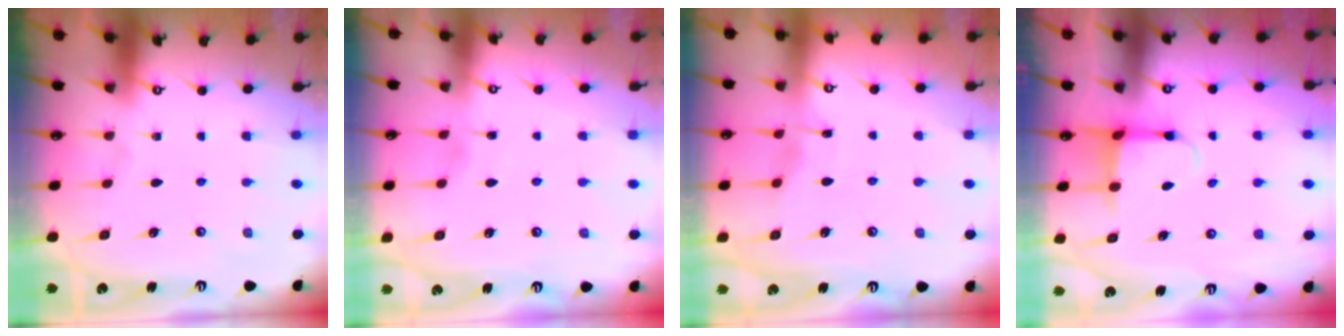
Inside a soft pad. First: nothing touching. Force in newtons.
{"total": 2.7, "press": 2.7, "slide": 0.3}
{"total": 3.9, "press": 3.9, "slide": 0.2}
{"total": 4.0, "press": 3.8, "slide": 1.3}